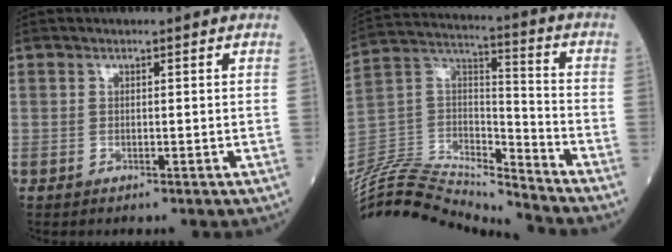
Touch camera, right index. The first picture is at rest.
{"total": 19.2, "force": [-18.8, 0.8, 3.3], "torque": [-0.063, 0.048, -0.331]}